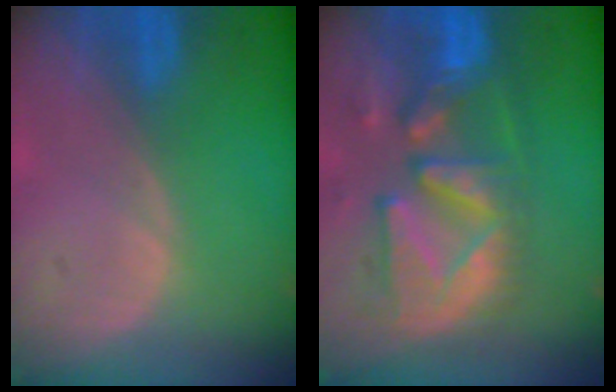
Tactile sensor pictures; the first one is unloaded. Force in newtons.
{"total": 13.3, "press": 11.4, "slide": 6.8}